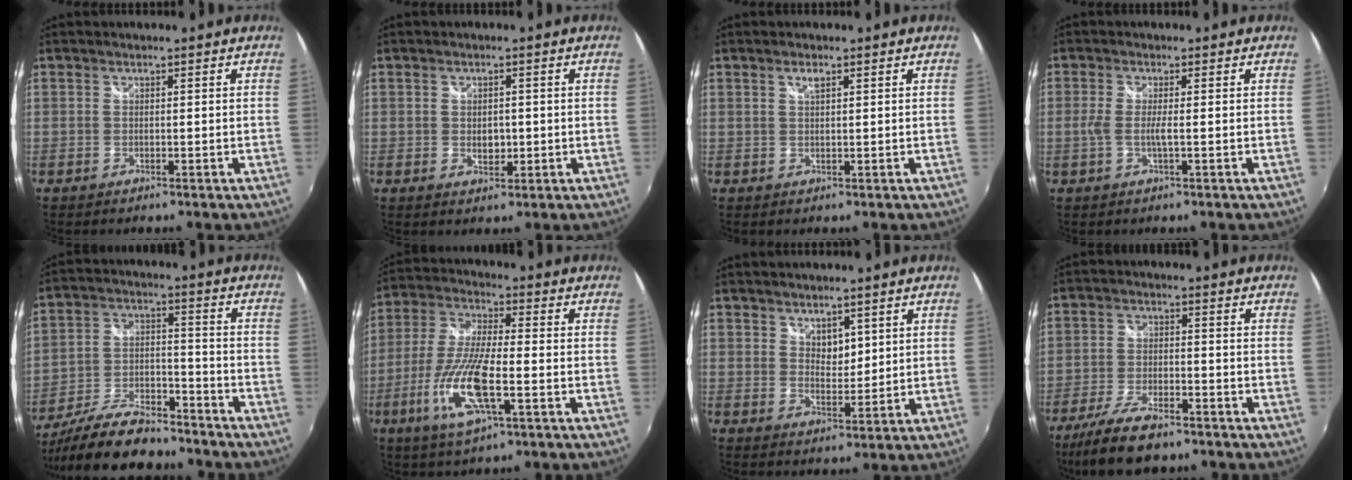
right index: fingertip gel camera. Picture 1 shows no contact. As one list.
[{"total": 2.6, "force": [-0.2, 1.9, 1.8], "torque": [-0.028, -0.002, -0.003]}, {"total": 1.4, "force": [0.9, 0.3, 1.0], "torque": [-0.017, 0.002, 0.014]}, {"total": 2.7, "force": [-0.6, -0.3, 2.6], "torque": [-0.055, -0.004, -0.014]}, {"total": 17.4, "force": [-14.5, 5.1, 8.2], "torque": [-0.164, -0.011, -0.235]}, {"total": 13.6, "force": [-4.7, 3.2, 12.3], "torque": [-0.266, -0.014, -0.093]}, {"total": 3.6, "force": [2.3, 2.1, 1.8], "torque": [-0.022, -0.003, 0.041]}, {"total": 11.6, "force": [-8.9, 3.6, 6.5], "torque": [-0.150, -0.025, -0.158]}]